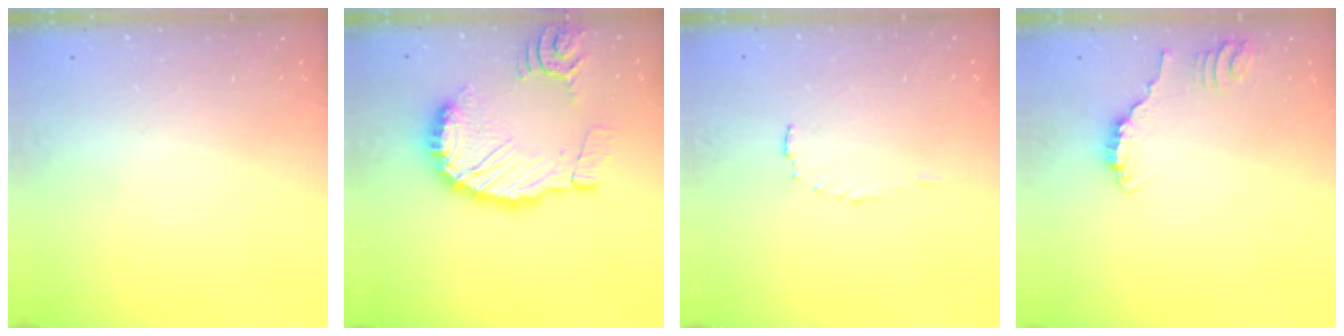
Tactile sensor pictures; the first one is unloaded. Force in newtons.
{"total": 15.1, "press": 15.0, "slide": 1.8}
{"total": 4.2, "press": 4.1, "slide": 0.4}
{"total": 2.4, "press": 2.4, "slide": 0.1}